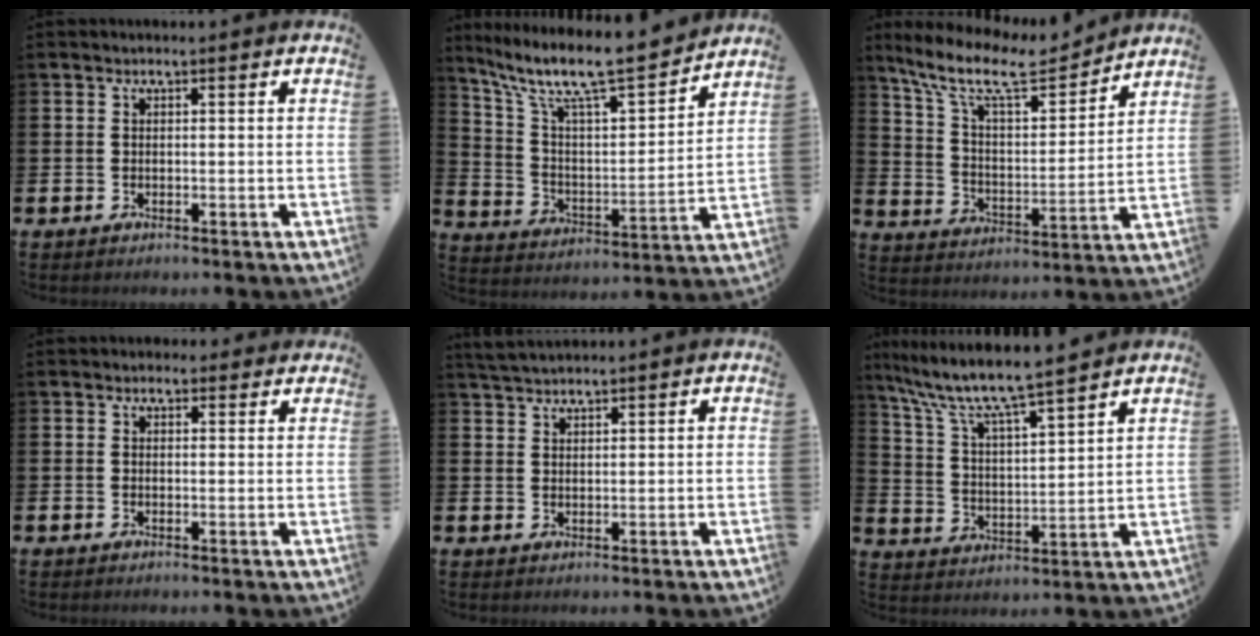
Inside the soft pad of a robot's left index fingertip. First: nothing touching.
{"total": 10.6, "force": [9.3, 1.5, 4.9], "torque": [-0.127, -0.068, 0.155]}
{"total": 11.2, "force": [9.6, 2.8, 4.9], "torque": [-0.129, -0.057, 0.165]}
{"total": 1.4, "force": [1.1, 0.8, 0.1], "torque": [0.008, 0.004, 0.018]}
{"total": 2.7, "force": [2.7, 0.4, 0.5], "torque": [-0.014, -0.006, 0.049]}
{"total": 8.2, "force": [7.5, 0.5, 3.2], "torque": [-0.097, -0.051, 0.126]}